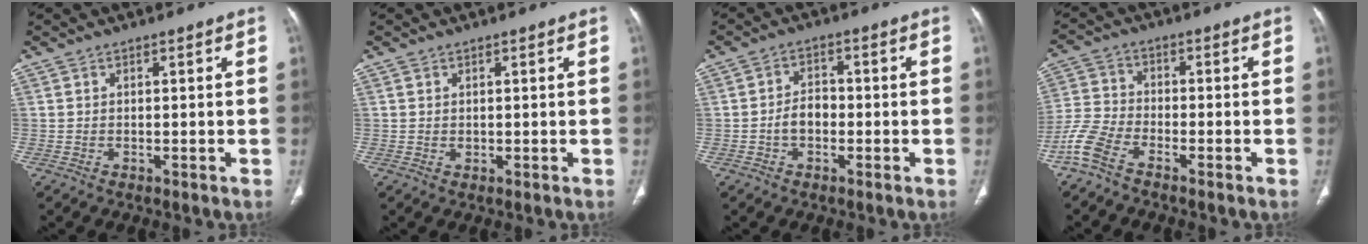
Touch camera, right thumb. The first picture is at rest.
{"total": 0.8, "force": [0.3, 0.7, 0.4], "torque": [-0.005, -0.002, 0.008]}
{"total": 4.1, "force": [-1.1, 2.8, 2.7], "torque": [-0.038, 0.019, -0.025]}
{"total": 6.8, "force": [-4.9, 2.9, 3.9], "torque": [-0.096, 0.013, -0.112]}